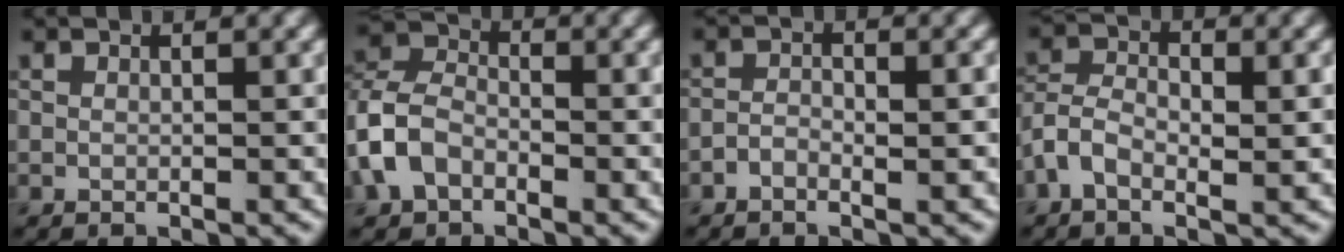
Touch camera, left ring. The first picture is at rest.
{"total": 5.1, "force": [-2.0, 3.7, 2.9], "torque": [-0.068, 0.007, -0.053]}
{"total": 1.7, "force": [-0.9, 0.7, 1.3], "torque": [-0.022, 0.003, -0.018]}
{"total": 4.5, "force": [-1.3, 2.5, 3.5], "torque": [-0.068, 0.005, -0.032]}